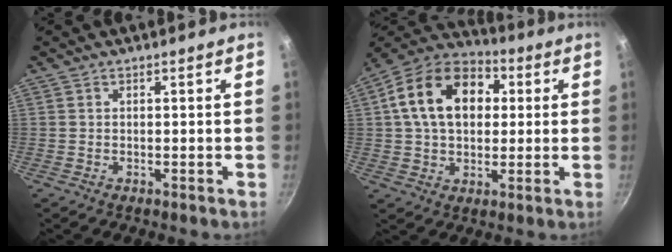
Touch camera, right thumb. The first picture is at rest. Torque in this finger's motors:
{"motor_torque": [0.52, 3.76, 0.93, -0.61, 0.41]}